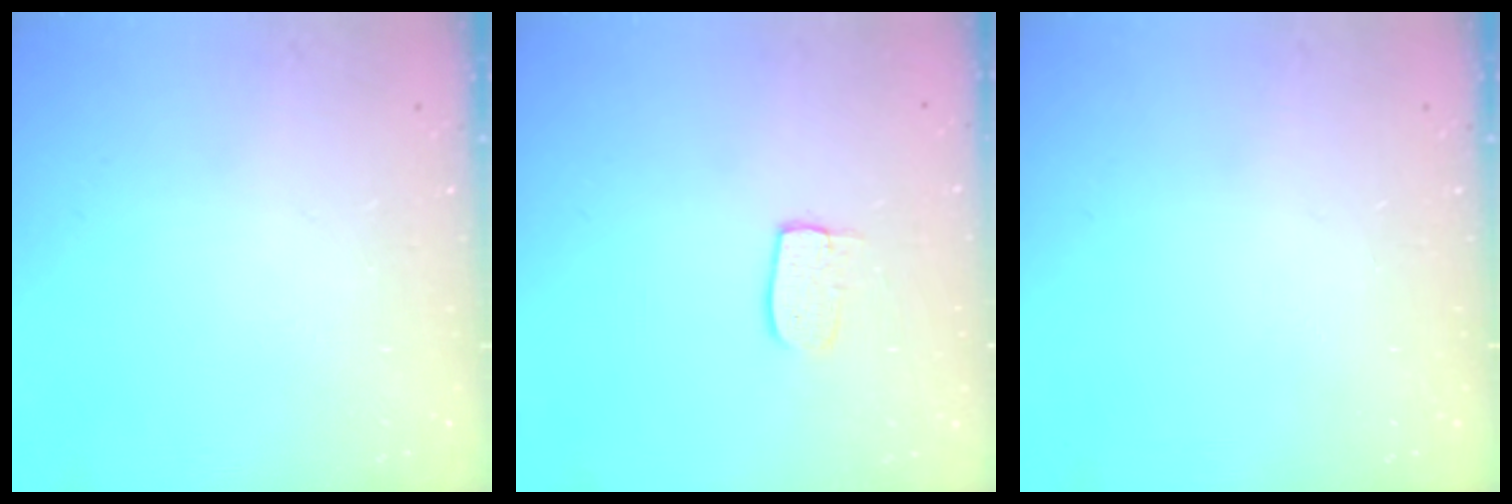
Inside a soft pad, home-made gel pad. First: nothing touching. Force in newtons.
{"total": 5.8, "press": 5.8, "slide": 0.4}
{"total": 0.0}